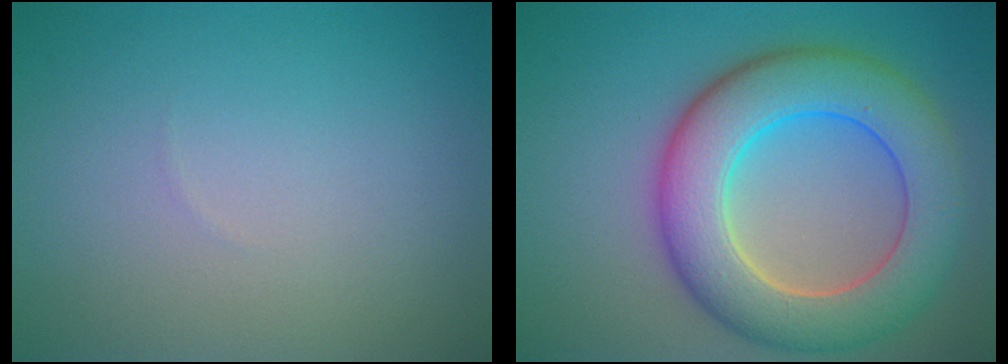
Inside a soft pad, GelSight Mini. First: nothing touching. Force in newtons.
{"total": 9.4, "press": 9.4, "slide": 0.4}